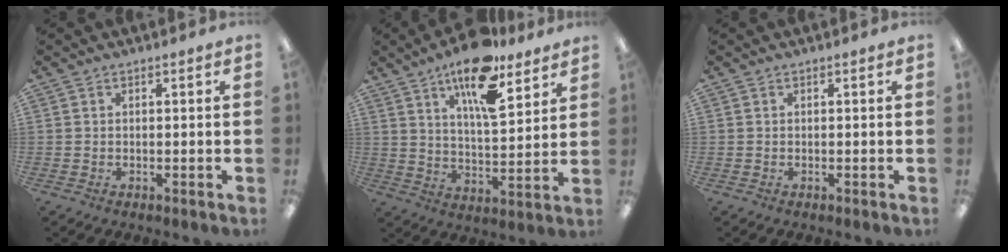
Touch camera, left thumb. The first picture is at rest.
{"total": 16.0, "force": [10.9, 5.5, 10.4], "torque": [-0.169, -0.053, 0.182]}
{"total": 0.0}